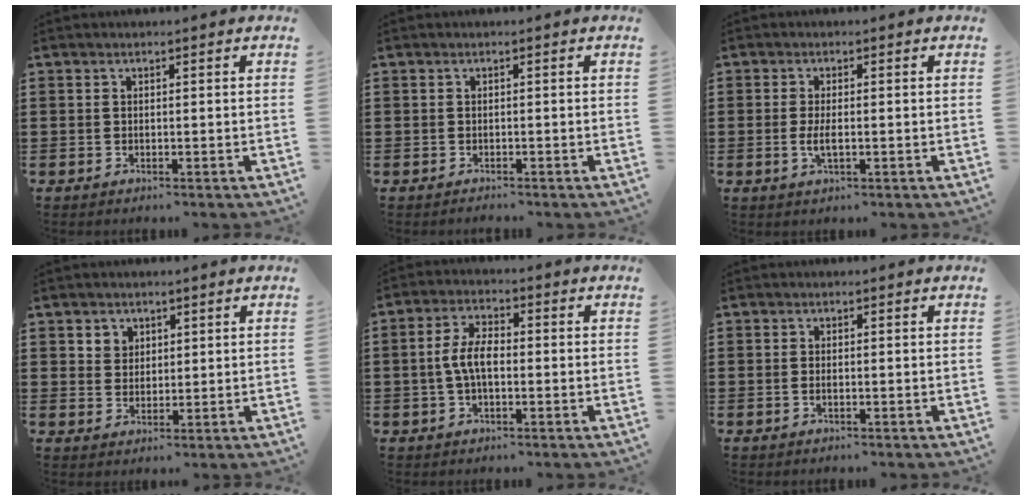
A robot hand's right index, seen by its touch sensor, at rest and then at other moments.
{"total": 0.6, "force": [-0.5, 0.1, -0.1], "torque": [0.002, 0.002, -0.013]}
{"total": 2.8, "force": [-0.5, 0.7, 2.6], "torque": [-0.054, -0.004, -0.012]}
{"total": 2.7, "force": [1.6, 2.2, 0.1], "torque": [-0.012, 0.009, 0.029]}
{"total": 5.4, "force": [-0.6, 2.5, 4.8], "torque": [-0.106, 0.002, -0.016]}
{"total": 0.7, "force": [-0.3, 0.1, 0.6], "torque": [-0.013, -0.006, -0.003]}